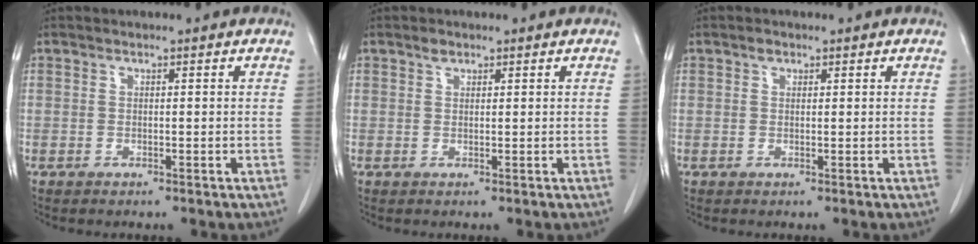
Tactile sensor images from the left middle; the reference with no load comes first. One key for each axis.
{"total": 1.0, "fx": 0.8, "fy": 0.6, "fz": 0.4, "tx": -0.008, "ty": 0.000, "tz": 0.012}
{"total": 0.9, "fx": 0.5, "fy": 0.6, "fz": 0.3, "tx": -0.006, "ty": 0.001, "tz": 0.007}